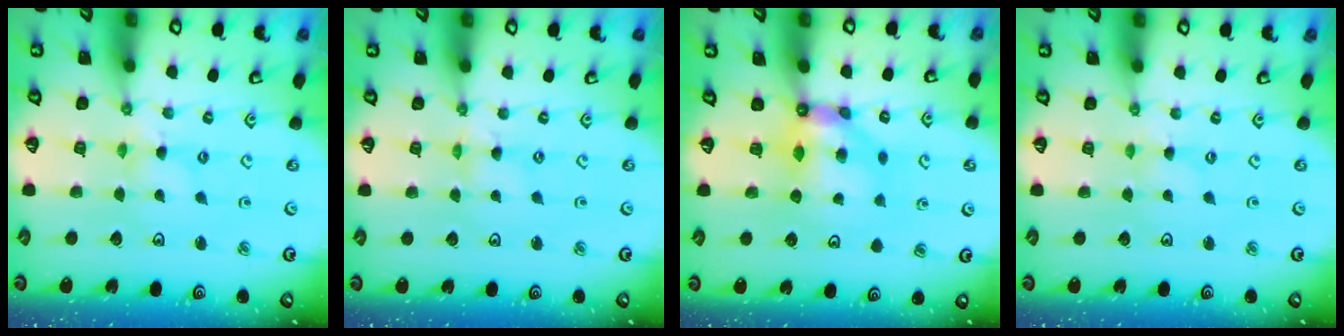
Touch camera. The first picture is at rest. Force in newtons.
{"total": 0.0}
{"total": 9.2, "press": 9.2, "slide": 0.4}
{"total": 0.0}